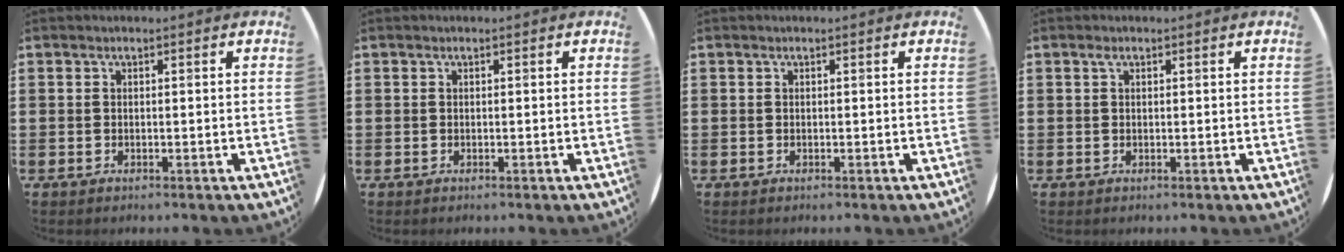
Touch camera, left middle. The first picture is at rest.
{"total": 0.0}
{"total": 0.0}
{"total": 0.5, "force": [0.3, 0.3, 0.3], "torque": [0.000, -0.002, 0.004]}